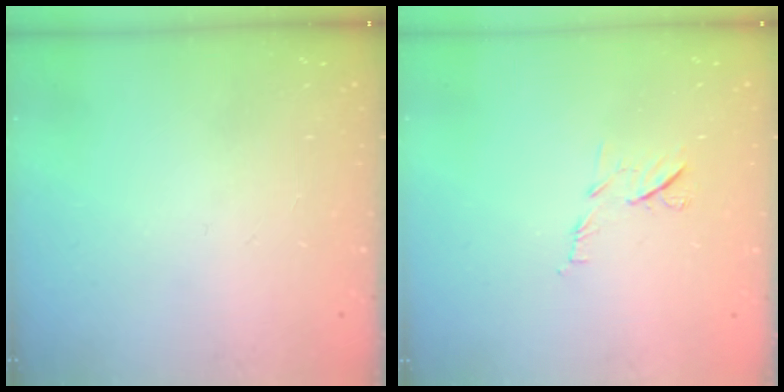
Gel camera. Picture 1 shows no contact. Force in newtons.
{"total": 6.2, "press": 6.2, "slide": 0.7}